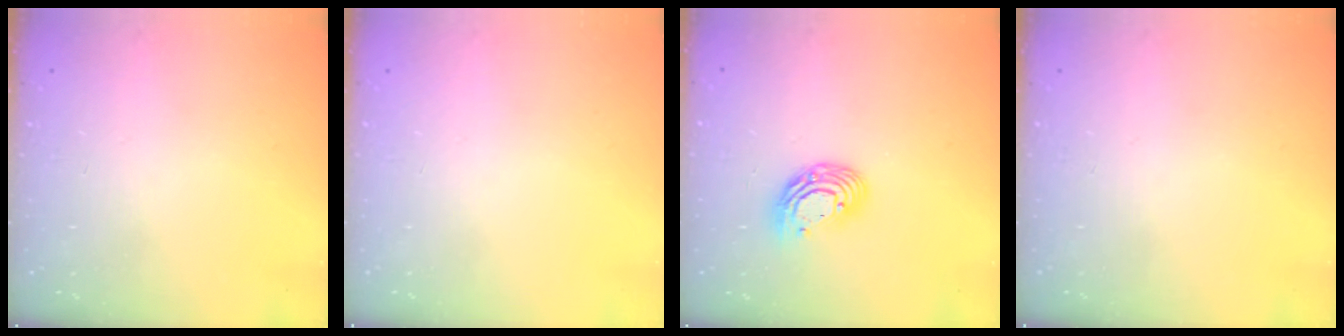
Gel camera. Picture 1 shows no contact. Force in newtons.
{"total": 0.0}
{"total": 9.8, "press": 9.8, "slide": 0.9}
{"total": 0.0}